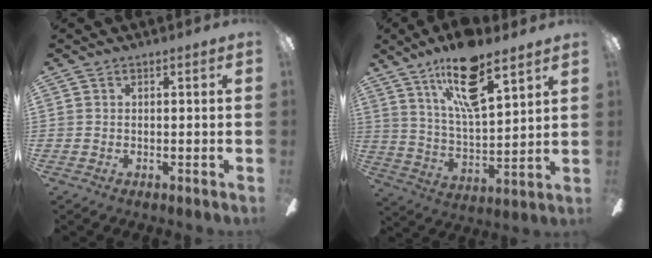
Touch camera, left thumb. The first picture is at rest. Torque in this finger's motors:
{"motor_torque": [0.31, 0.37, 1.36, -1.41, 0.15]}